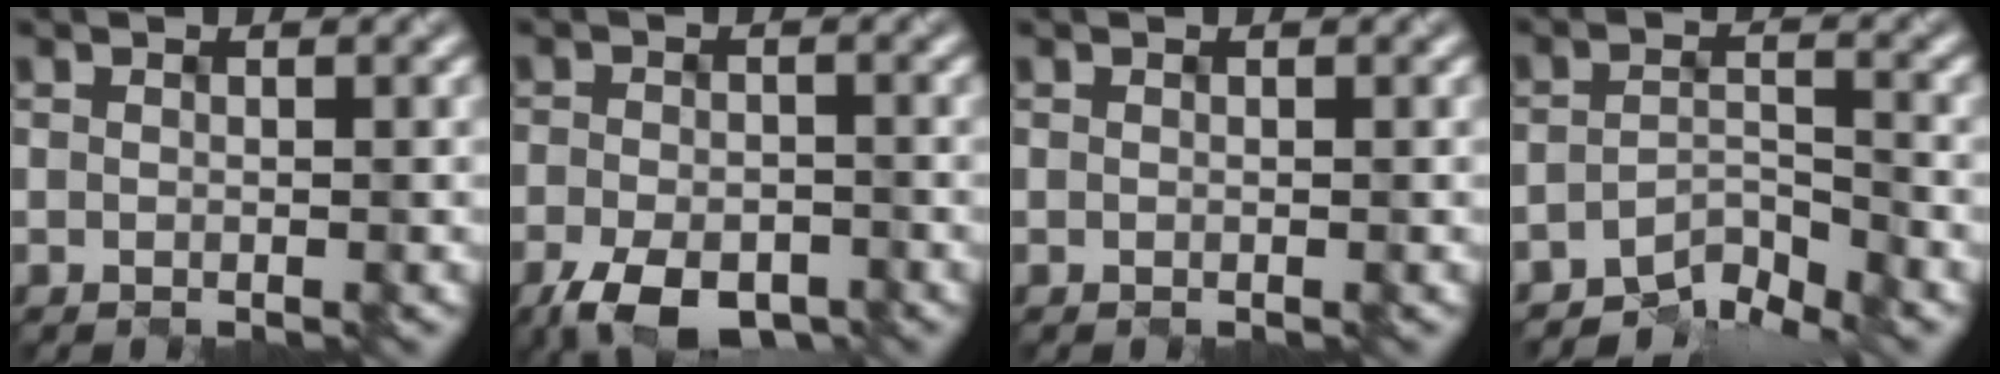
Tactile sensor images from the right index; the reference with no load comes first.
{"total": 5.8, "force": [-3.7, 2.8, 3.5], "torque": [-0.067, -0.013, -0.059]}
{"total": 0.0}
{"total": 3.4, "force": [-3.3, 0.5, 0.7], "torque": [-0.008, 0.004, -0.061]}